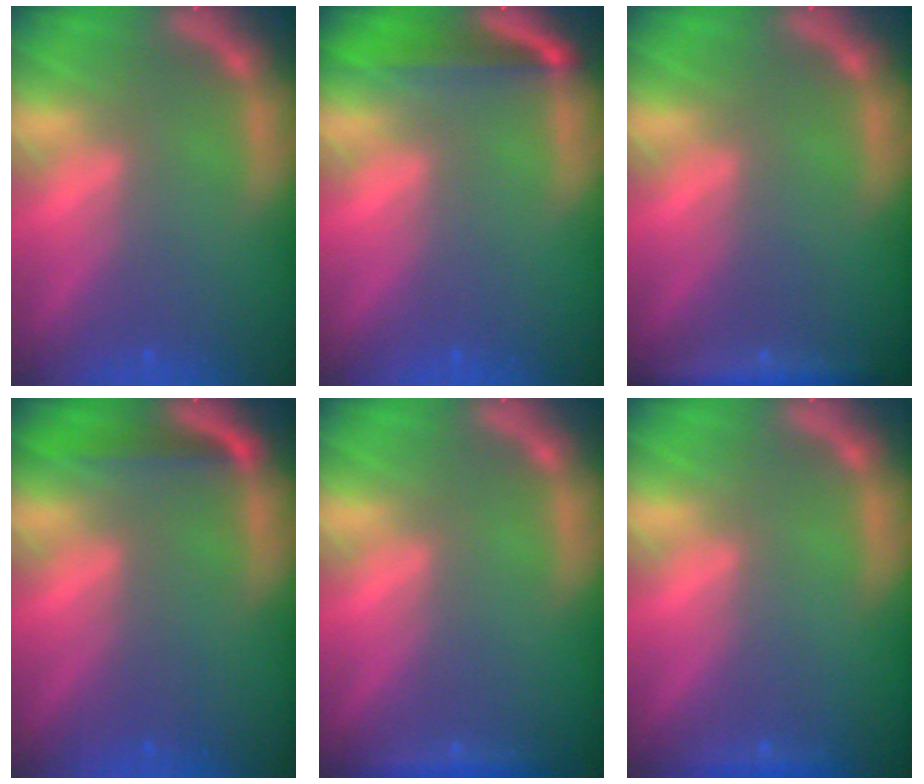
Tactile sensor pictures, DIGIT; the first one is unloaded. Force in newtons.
{"total": 4.0}
{"total": 3.0}
{"total": 2.5}
{"total": 1.4}
{"total": 0.9}